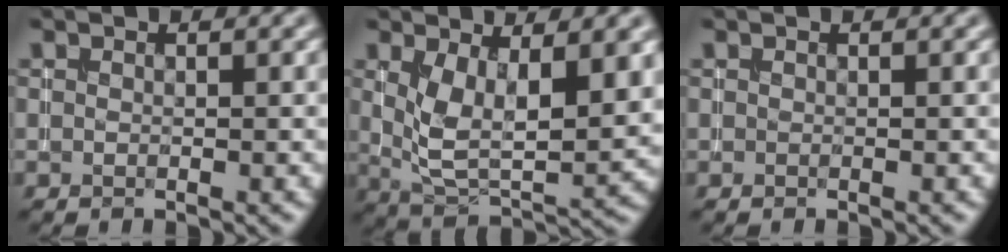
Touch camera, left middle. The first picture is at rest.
{"total": 7.8, "force": [1.7, 3.6, 6.7], "torque": [-0.132, -0.013, 0.036]}
{"total": 0.0}